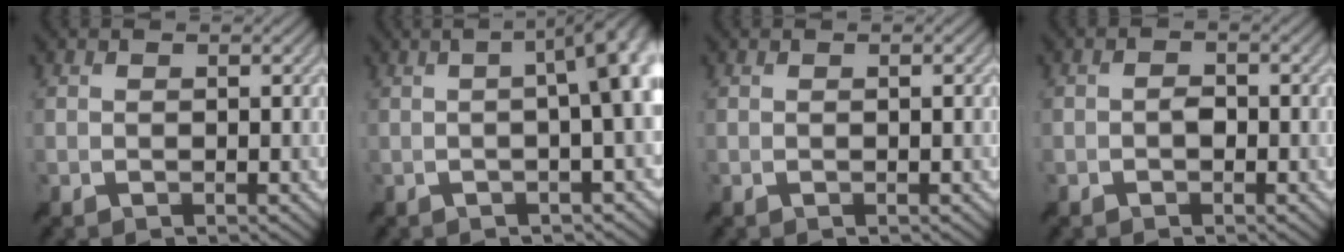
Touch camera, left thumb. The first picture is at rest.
{"total": 12.6, "force": [0.4, 3.9, 12.0], "torque": [-0.119, 0.037, -0.012]}
{"total": 0.7, "force": [0.1, 0.0, 0.7], "torque": [-0.013, 0.003, 0.001]}
{"total": 1.3, "force": [-0.5, 0.8, 0.9], "torque": [-0.016, 0.004, -0.012]}